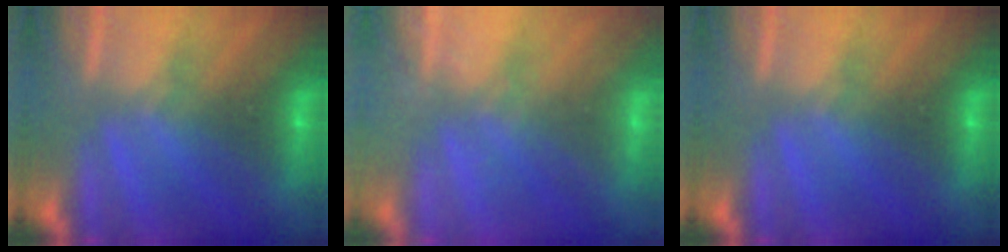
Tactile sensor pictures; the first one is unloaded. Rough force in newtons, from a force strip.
{"total": 1.8}
{"total": 0.0}